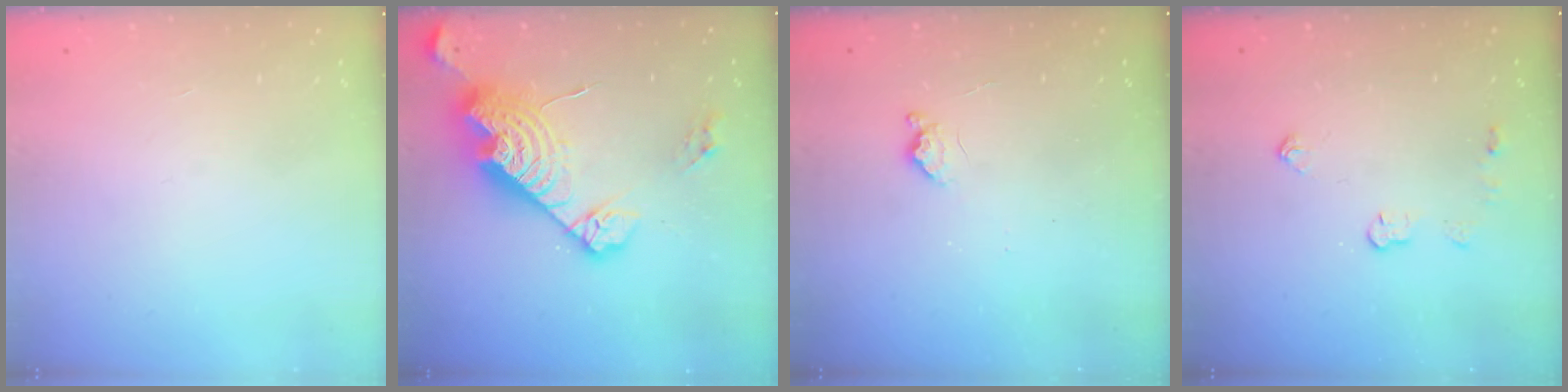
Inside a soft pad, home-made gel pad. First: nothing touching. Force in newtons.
{"total": 20.8, "press": 20.7, "slide": 1.7}
{"total": 6.2, "press": 6.1, "slide": 0.8}
{"total": 3.6, "press": 3.6, "slide": 0.5}